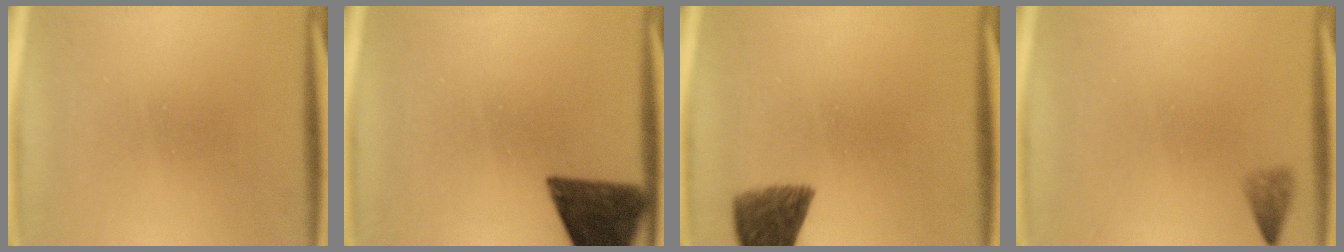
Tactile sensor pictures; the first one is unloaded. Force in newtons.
{"total": 11.6}
{"total": 7.4}
{"total": 2.1}